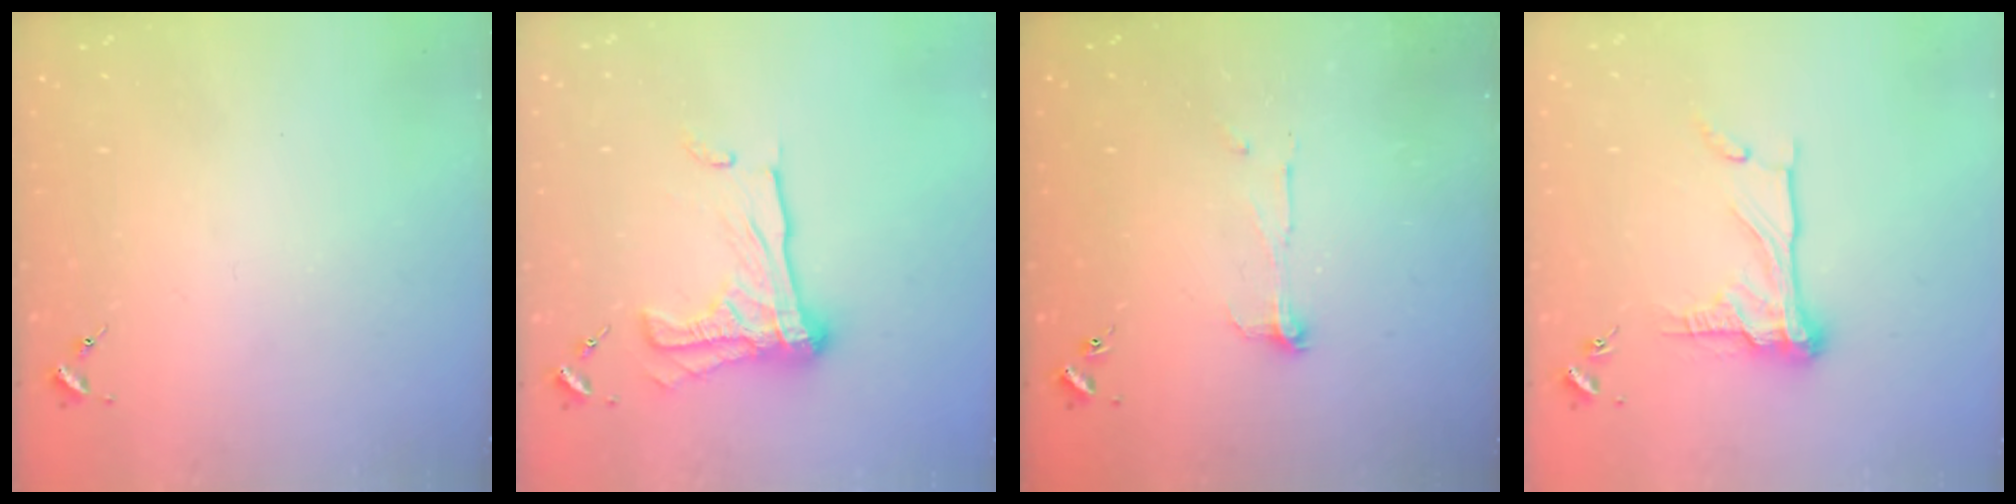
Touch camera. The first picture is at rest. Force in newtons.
{"total": 17.8, "press": 17.8, "slide": 1.5}
{"total": 7.3, "press": 7.2, "slide": 0.6}
{"total": 13.2, "press": 13.2, "slide": 1.4}